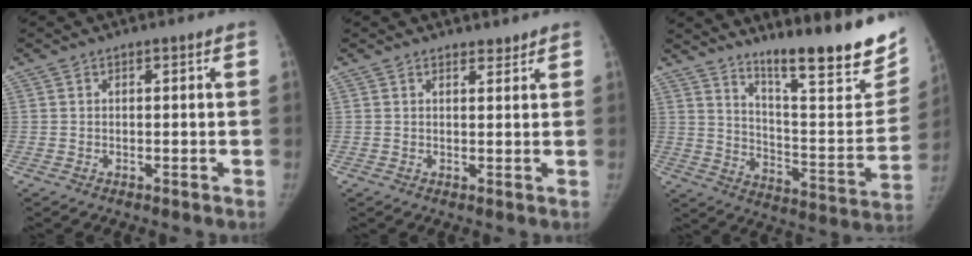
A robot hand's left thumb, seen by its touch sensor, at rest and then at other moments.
{"total": 1.6, "force": [1.5, 0.5, 0.3], "torque": [0.005, -0.013, 0.021]}
{"total": 24.1, "force": [17.6, 4.6, 15.8], "torque": [-0.200, -0.113, 0.263]}